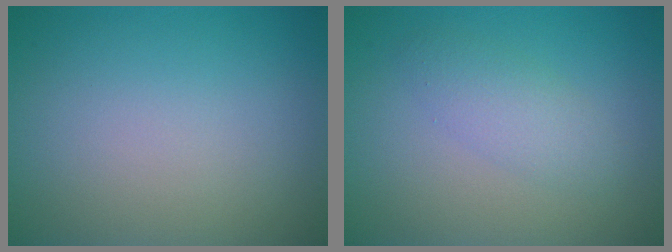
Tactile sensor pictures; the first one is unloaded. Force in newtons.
{"total": 2.3, "press": 2.3, "slide": 0.2}